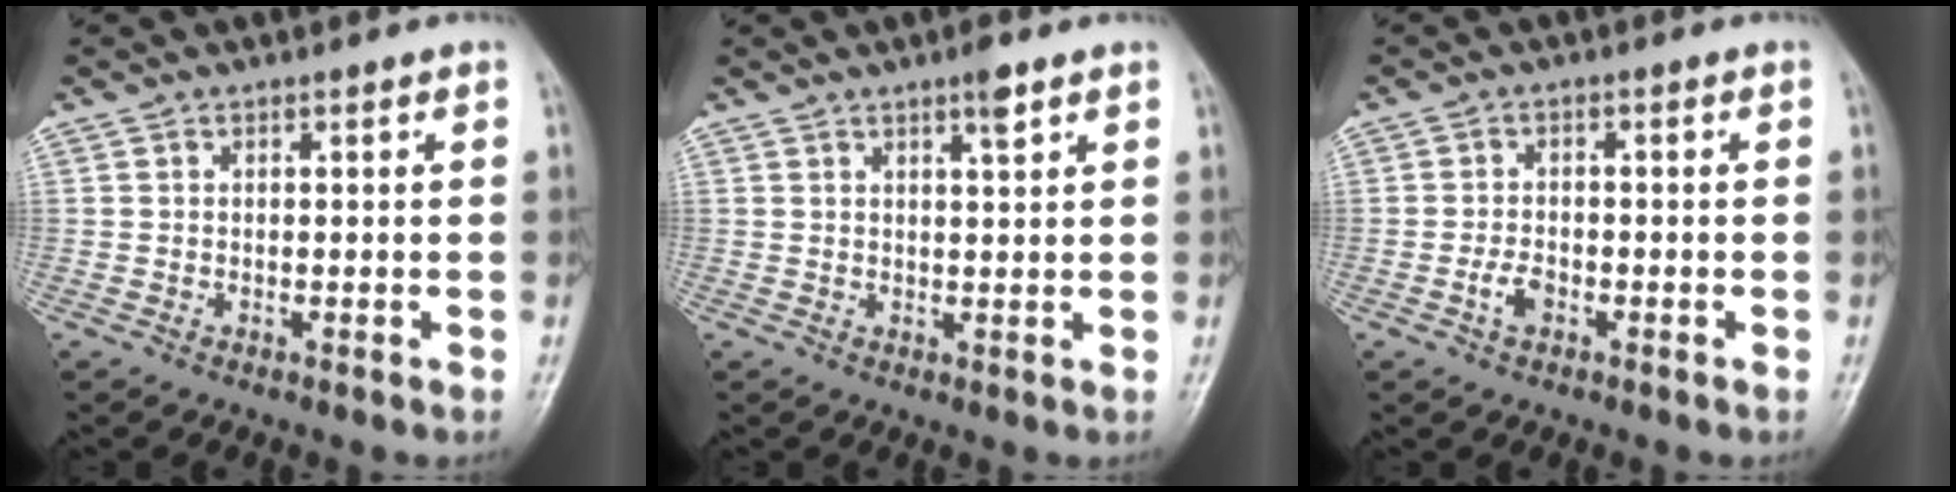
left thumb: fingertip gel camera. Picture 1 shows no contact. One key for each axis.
{"total": 3.0, "fx": 1.9, "fy": 0.5, "fz": 2.2, "tx": -0.032, "ty": -0.010, "tz": 0.029}
{"total": 3.0, "fx": -1.3, "fy": 1.8, "fz": 2.0, "tx": -0.037, "ty": 0.011, "tz": -0.025}